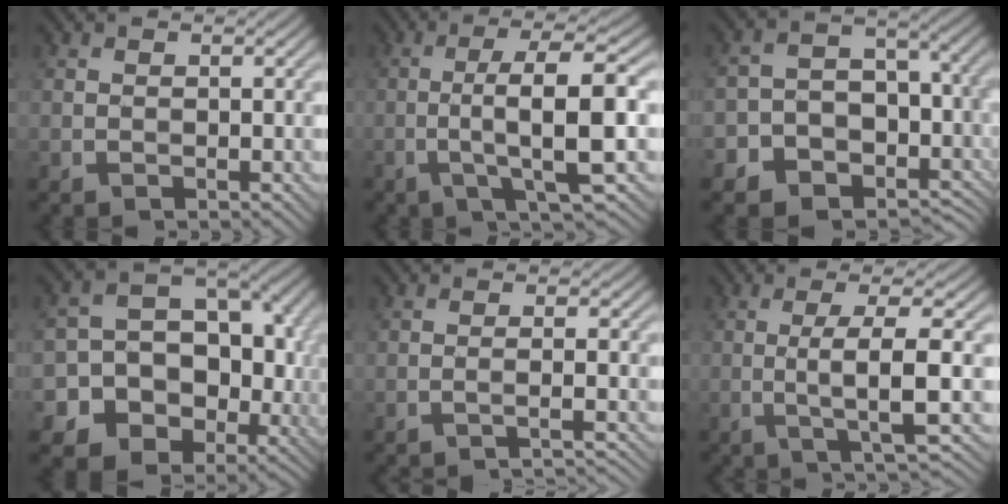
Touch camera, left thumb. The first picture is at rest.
{"total": 8.4, "force": [-1.4, 1.6, 8.2], "torque": [-0.133, 0.019, -0.033]}
{"total": 9.1, "force": [-3.7, 7.1, 4.3], "torque": [-0.075, -0.018, -0.074]}
{"total": 17.3, "force": [-4.5, 14.7, 7.8], "torque": [-0.146, -0.021, -0.074]}
{"total": 3.2, "force": [-2.3, 0.3, 2.3], "torque": [-0.022, 0.012, -0.055]}
{"total": 6.0, "force": [-0.8, 0.8, 5.9], "torque": [-0.101, 0.012, -0.023]}